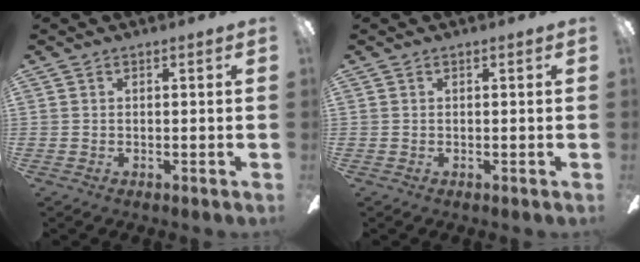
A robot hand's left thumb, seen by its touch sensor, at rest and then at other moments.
{"total": 0.0}